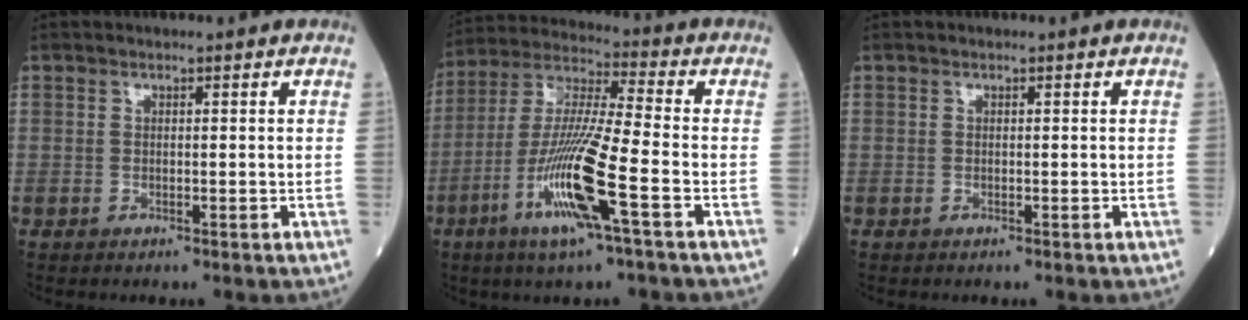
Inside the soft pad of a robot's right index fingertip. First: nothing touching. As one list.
[{"total": 14.5, "force": [-5.6, 0.0, 13.4], "torque": [-0.274, -0.013, -0.111]}, {"total": 0.0}]